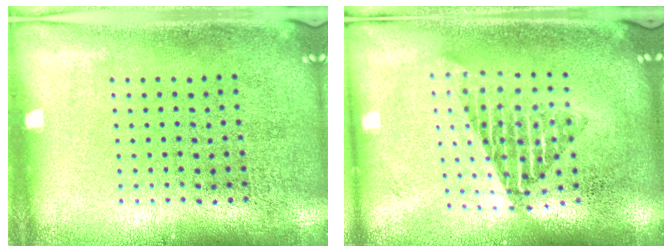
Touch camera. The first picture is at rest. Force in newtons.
{"total": 1.7, "press": 1.4, "slide": 1.0}